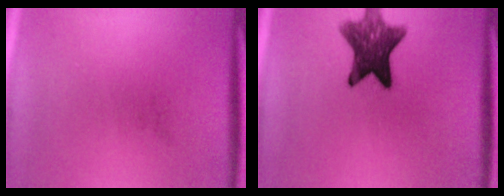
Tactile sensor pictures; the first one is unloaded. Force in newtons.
{"total": 10.0}